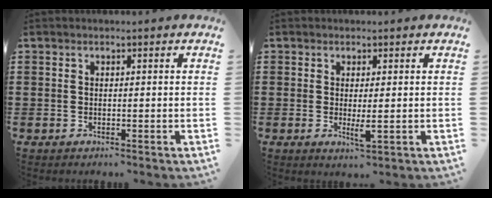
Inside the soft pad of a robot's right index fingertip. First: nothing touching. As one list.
[{"total": 2.6, "force": [-0.1, 0.5, 2.5], "torque": [-0.054, -0.006, -0.003]}]